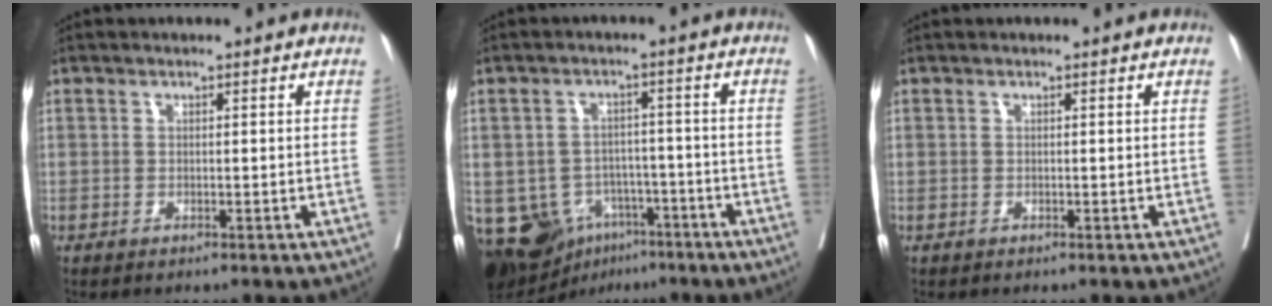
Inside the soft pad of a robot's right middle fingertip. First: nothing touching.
{"total": 11.1, "force": [-5.7, 8.4, 4.7], "torque": [-0.082, 0.018, -0.081]}
{"total": 0.0}